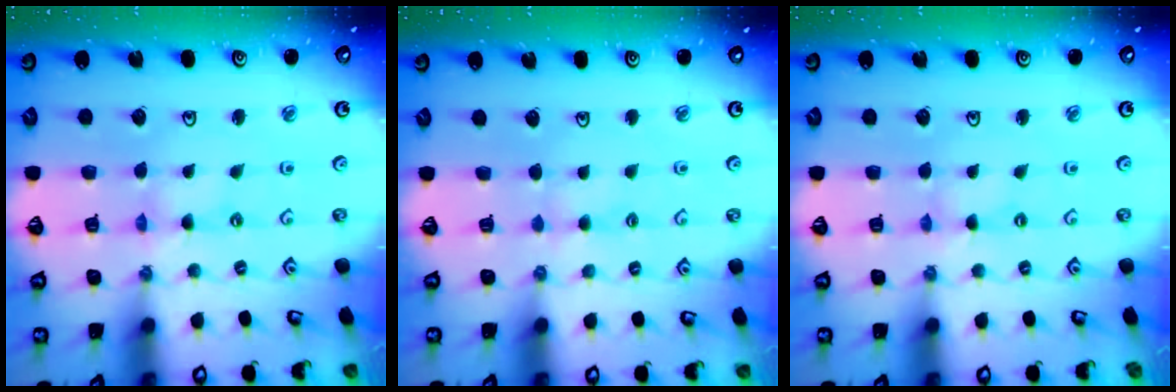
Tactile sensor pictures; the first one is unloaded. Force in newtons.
{"total": 2.0, "press": 1.9, "slide": 0.4}
{"total": 0.6, "press": 0.6, "slide": 0.2}